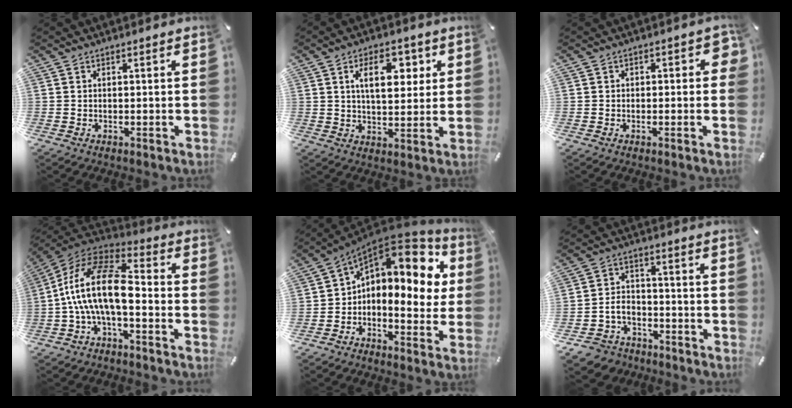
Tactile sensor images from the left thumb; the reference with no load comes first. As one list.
[{"total": 10.7, "force": [4.1, 5.9, 7.9], "torque": [-0.114, -0.006, 0.063]}, {"total": 3.0, "force": [-0.3, 1.9, 2.3], "torque": [-0.027, 0.005, -0.011]}, {"total": 18.1, "force": [-2.5, 8.5, 15.8], "torque": [-0.318, 0.019, -0.042]}, {"total": 12.6, "force": [4.4, 7.6, 9.1], "torque": [-0.137, -0.038, 0.072]}, {"total": 6.4, "force": [-3.8, 5.1, 1.1], "torque": [-0.028, 0.022, -0.074]}]